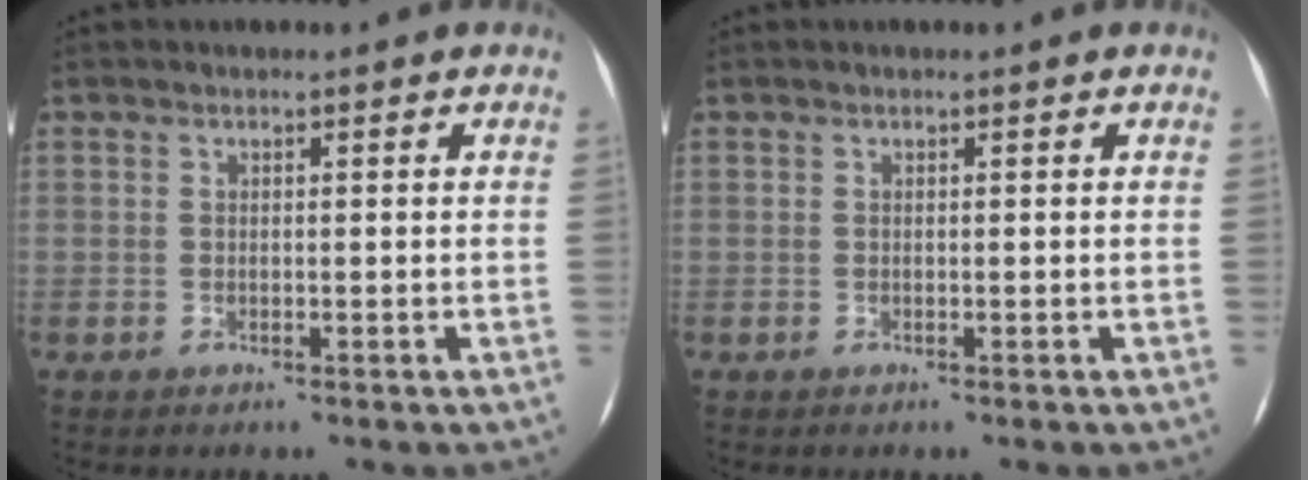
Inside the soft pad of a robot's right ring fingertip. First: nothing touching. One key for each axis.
{"total": 0.0}